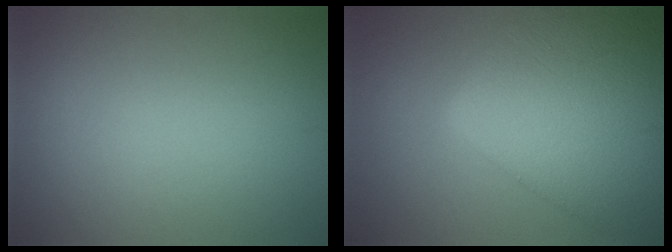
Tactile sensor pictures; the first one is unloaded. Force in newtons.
{"total": 14.7, "press": 14.7, "slide": 0.5}